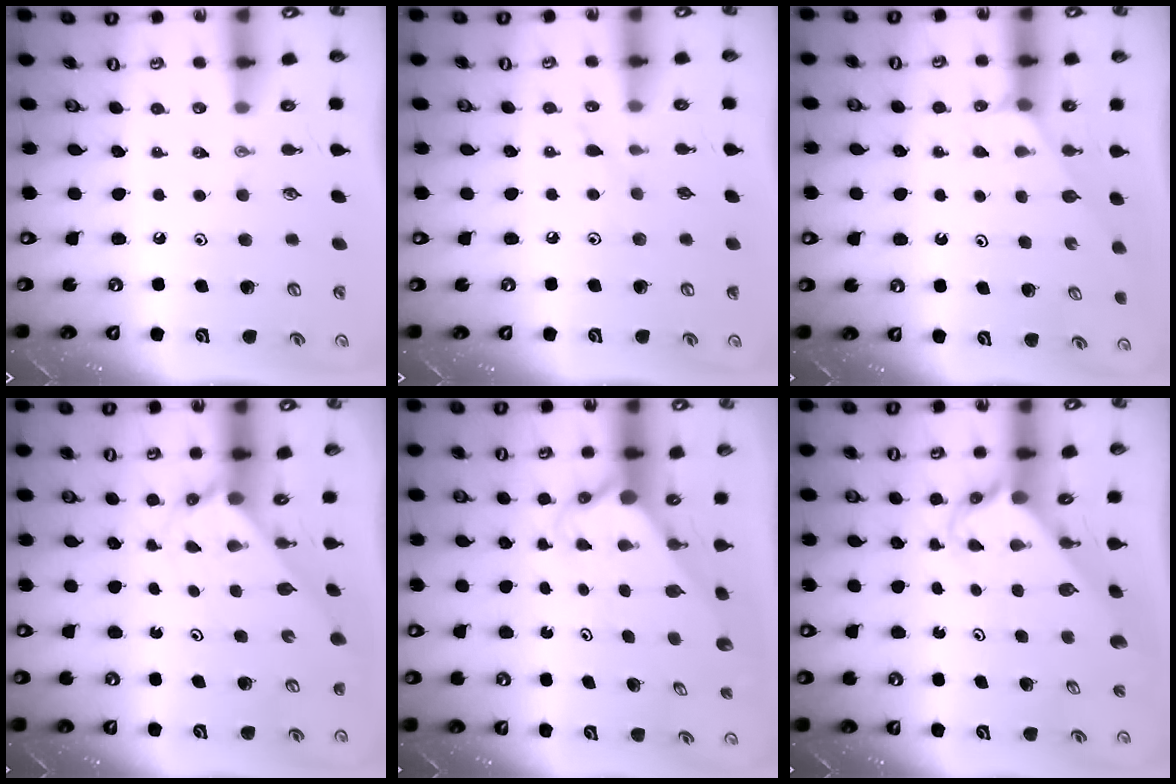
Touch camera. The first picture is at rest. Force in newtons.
{"total": 4.9, "press": 4.9, "slide": 0.5}
{"total": 2.6, "press": 2.6, "slide": 0.3}
{"total": 2.6, "press": 2.6, "slide": 0.3}
{"total": 2.8, "press": 2.8, "slide": 0.2}
{"total": 2.7, "press": 2.7, "slide": 0.2}